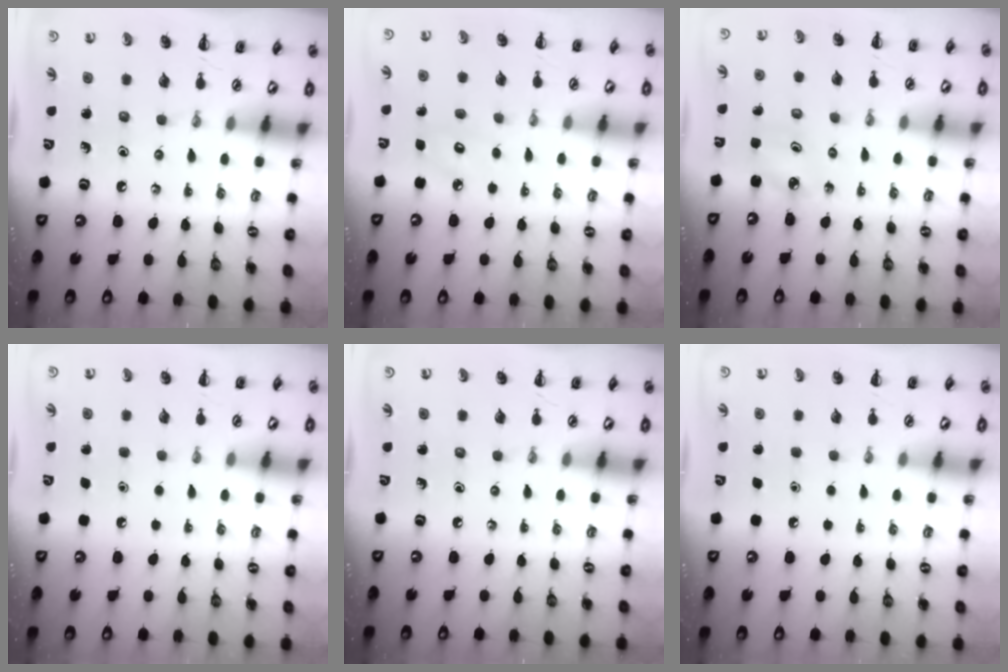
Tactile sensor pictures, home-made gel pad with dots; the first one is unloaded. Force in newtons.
{"total": 6.2, "press": 6.0, "slide": 1.8}
{"total": 2.5, "press": 2.5, "slide": 0.5}
{"total": 1.7, "press": 1.7, "slide": 0.1}
{"total": 0.0}
{"total": 1.5, "press": 1.5, "slide": 0.1}